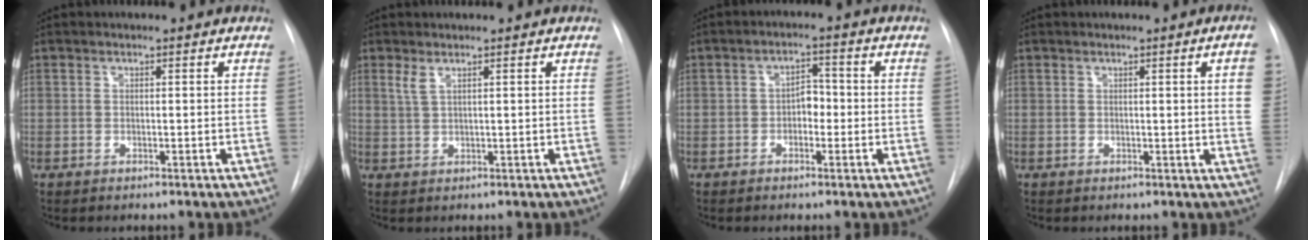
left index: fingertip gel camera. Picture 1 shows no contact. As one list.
[{"total": 1.6, "force": [1.0, 0.2, 1.3], "torque": [-0.037, 0.005, 0.027]}, {"total": 3.1, "force": [-0.7, 2.0, 2.3], "torque": [-0.032, 0.011, -0.015]}, {"total": 5.1, "force": [1.2, 0.2, 4.9], "torque": [-0.045, -0.002, 0.009]}]